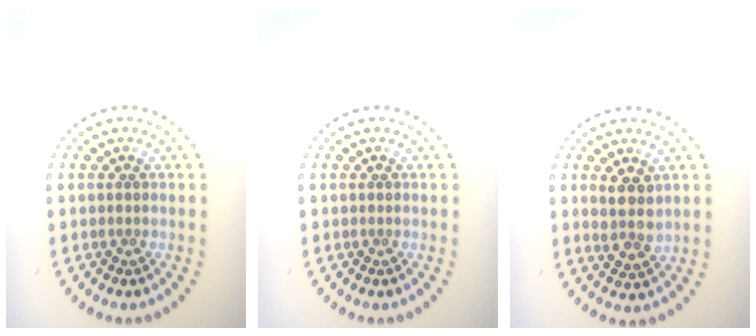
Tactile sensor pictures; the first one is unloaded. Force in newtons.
{"total": 0.0}
{"total": 2.8, "press": 2.6, "slide": 1.0}